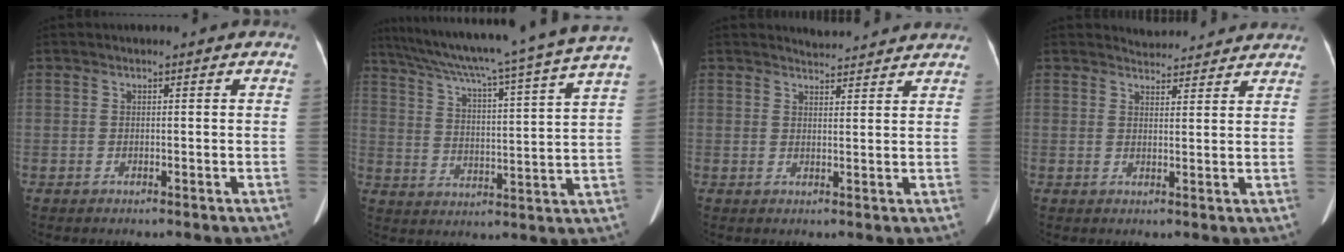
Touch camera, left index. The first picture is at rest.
{"total": 23.6, "force": [19.9, -1.8, 12.6], "torque": [-0.210, -0.030, 0.275]}
{"total": 4.7, "force": [4.7, 0.2, 0.3], "torque": [-0.015, 0.014, 0.056]}
{"total": 5.9, "force": [5.8, 1.1, 0.4], "torque": [-0.007, 0.016, 0.064]}